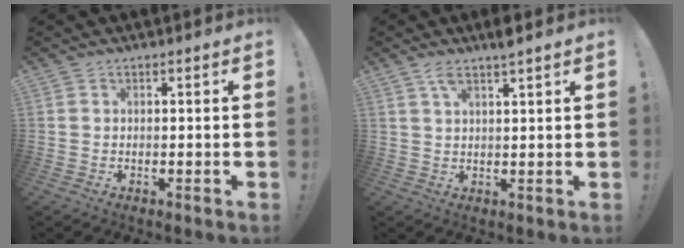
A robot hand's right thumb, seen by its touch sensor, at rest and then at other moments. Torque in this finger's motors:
{"motor_torque": [-0.13, 0.13, 0.01, 0.01, 0.00]}